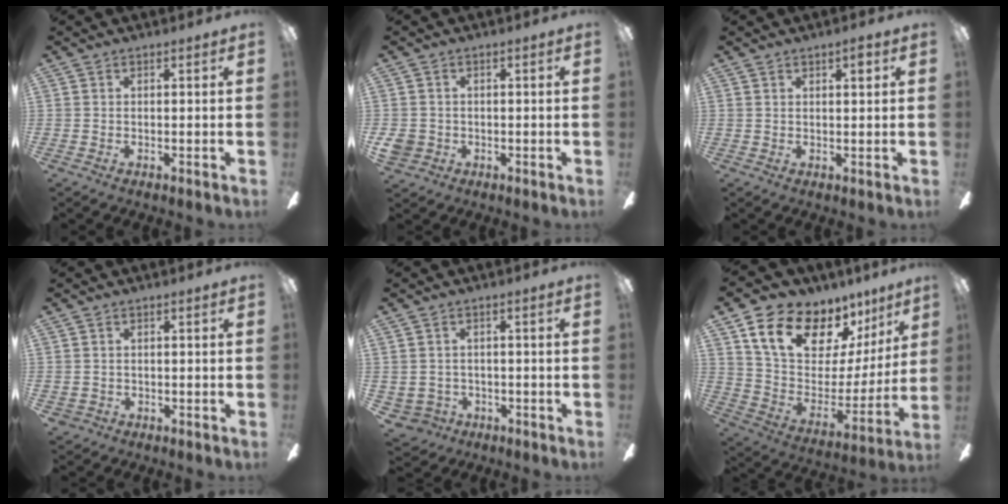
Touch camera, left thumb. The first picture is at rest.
{"total": 3.8, "force": [-0.7, 3.6, 1.2], "torque": [-0.036, 0.006, -0.013]}
{"total": 2.3, "force": [1.4, 0.8, 1.6], "torque": [-0.018, -0.004, 0.021]}
{"total": 1.0, "force": [0.0, 1.0, 0.2], "torque": [-0.006, 0.003, -0.004]}
{"total": 2.8, "force": [-0.8, 2.7, 0.4], "torque": [-0.028, 0.000, -0.018]}
{"total": 18.6, "force": [13.1, 9.8, 9.0], "torque": [-0.161, -0.087, 0.238]}